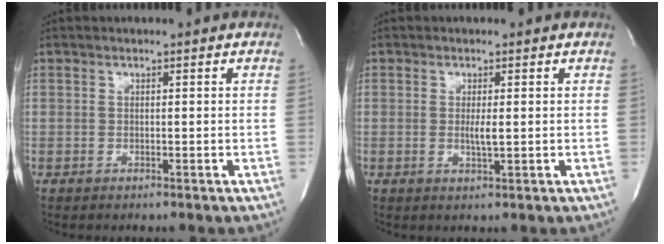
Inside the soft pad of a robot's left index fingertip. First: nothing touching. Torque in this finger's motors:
{"motor_torque": [0.30, 0.07, 0.02, 0.01]}